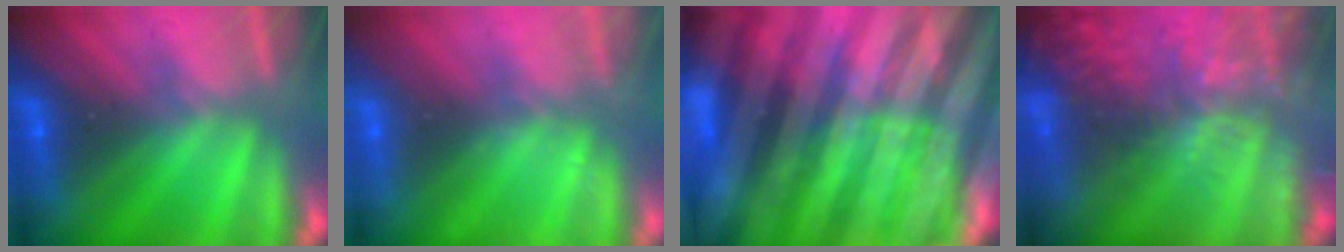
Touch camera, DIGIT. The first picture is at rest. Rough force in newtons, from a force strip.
{"total": 2.4}
{"total": 5.6}
{"total": 8.9}